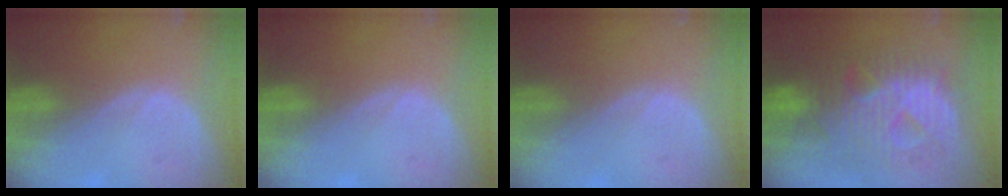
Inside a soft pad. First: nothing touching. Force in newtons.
{"total": 0.0}
{"total": 0.0}
{"total": 12.4, "press": 12.4, "slide": 1.4}